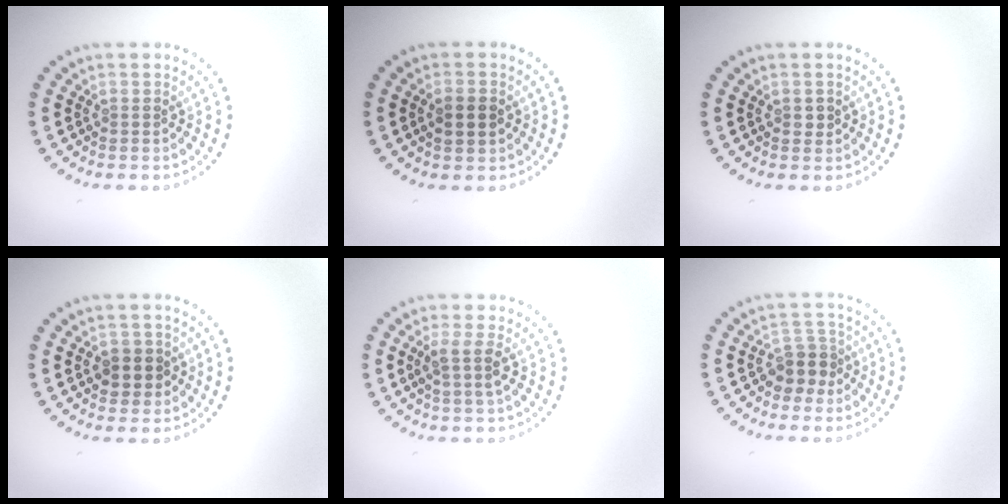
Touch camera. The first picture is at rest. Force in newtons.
{"total": 2.2, "press": 2.1, "slide": 0.1}
{"total": 0.8, "press": 0.8, "slide": 0.1}
{"total": 2.3, "press": 2.2, "slide": 0.6}
{"total": 2.0, "press": 1.5, "slide": 1.2}
{"total": 2.7, "press": 2.2, "slide": 1.5}